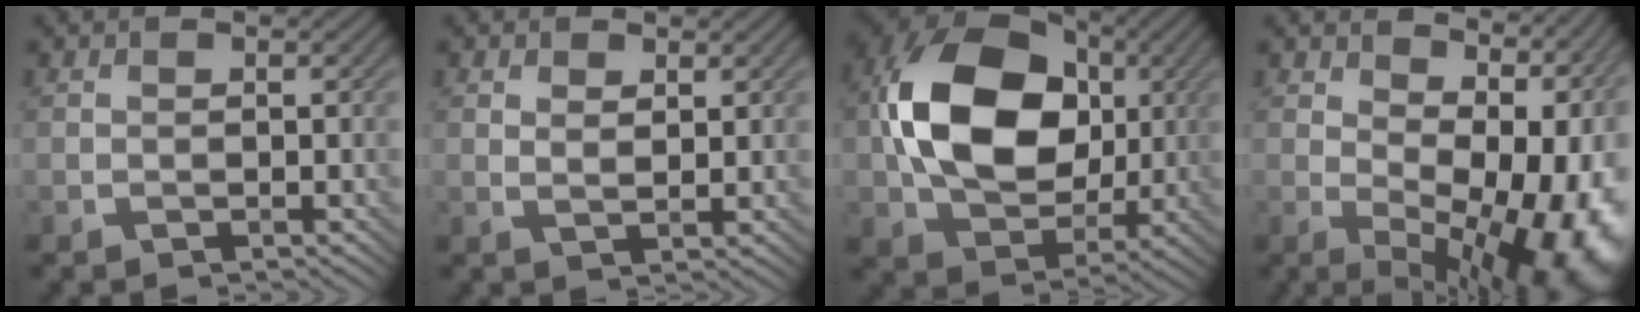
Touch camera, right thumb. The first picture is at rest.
{"total": 2.0, "force": [1.2, 0.9, 1.4], "torque": [-0.026, -0.006, 0.023]}
{"total": 16.9, "force": [2.0, 12.1, 11.6], "torque": [-0.240, 0.020, 0.034]}
{"total": 16.5, "force": [1.5, 9.3, 13.5], "torque": [-0.151, -0.008, 0.056]}